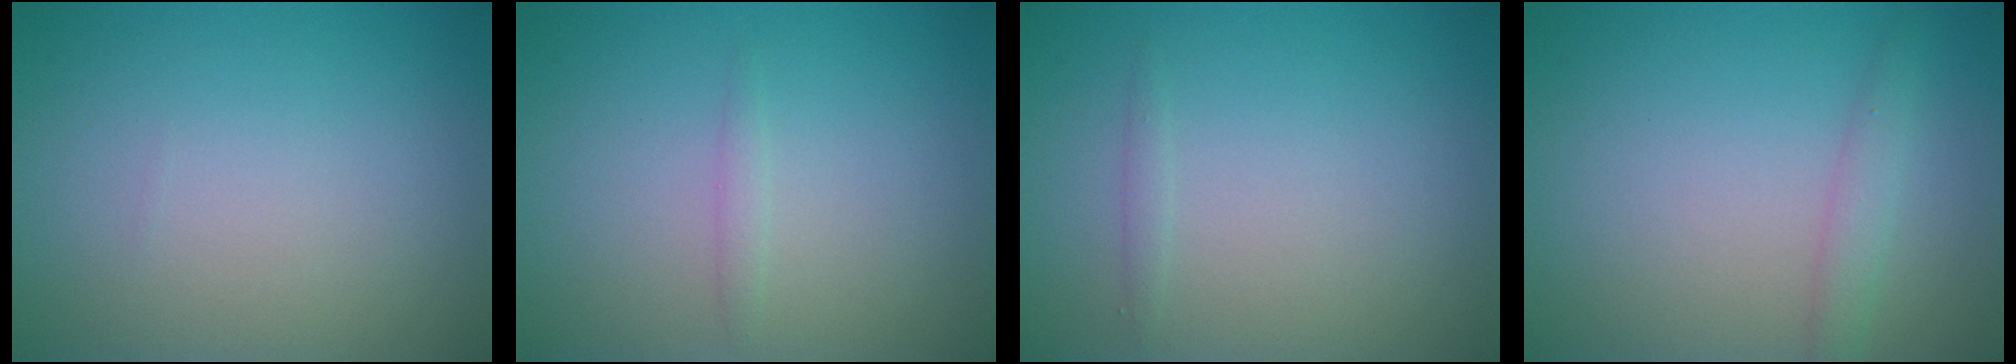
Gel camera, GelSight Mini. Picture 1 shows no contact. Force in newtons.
{"total": 0.7, "press": 0.7, "slide": 0.0}
{"total": 0.5, "press": 0.5, "slide": 0.0}
{"total": 1.7, "press": 1.7, "slide": 0.1}